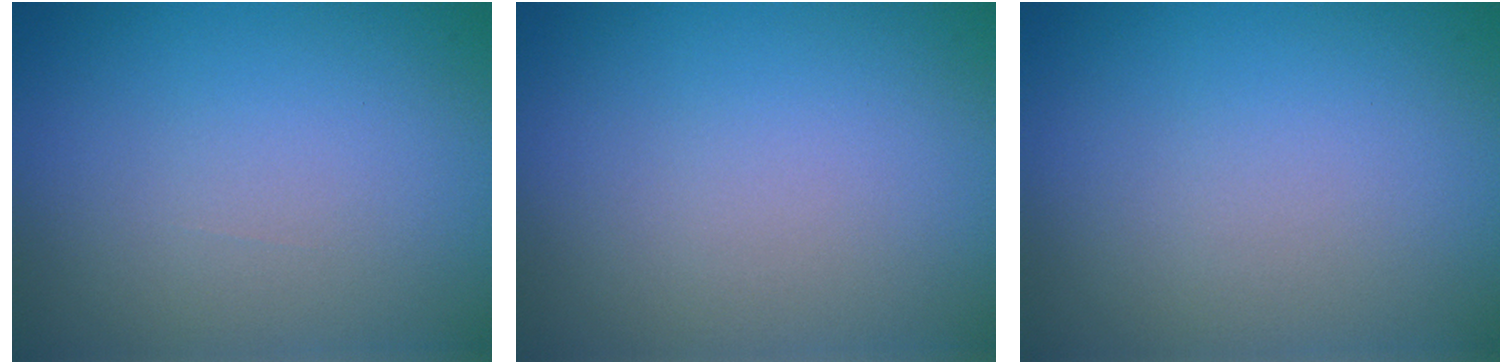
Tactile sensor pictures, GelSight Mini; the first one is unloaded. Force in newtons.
{"total": 0.0}
{"total": 0.0}